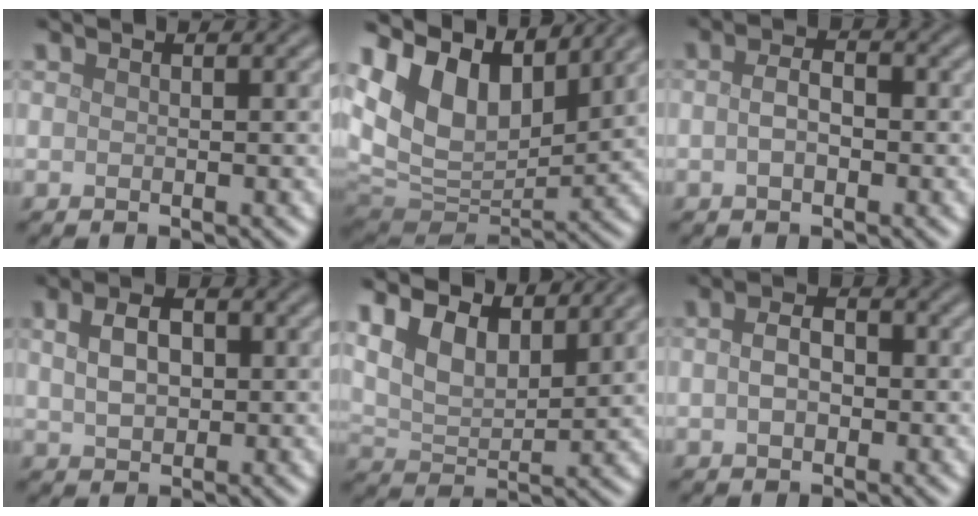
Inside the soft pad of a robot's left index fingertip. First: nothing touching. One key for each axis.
{"total": 11.3, "fx": 6.3, "fy": 6.4, "fz": 6.8, "tx": -0.146, "ty": 0.019, "tz": 0.114}
{"total": 2.2, "fx": -0.2, "fy": 1.2, "fz": 1.8, "tx": -0.036, "ty": 0.004, "tz": -0.007}
{"total": 4.1, "fx": 1.0, "fy": 2.7, "fz": 3.0, "tx": -0.056, "ty": 0.009, "tz": 0.015}
{"total": 6.9, "fx": 4.5, "fy": 3.1, "fz": 4.2, "tx": -0.088, "ty": 0.010, "tz": 0.062}
{"total": 2.7, "fx": 0.0, "fy": 1.8, "fz": 2.1, "tx": -0.042, "ty": 0.006, "tz": -0.005}